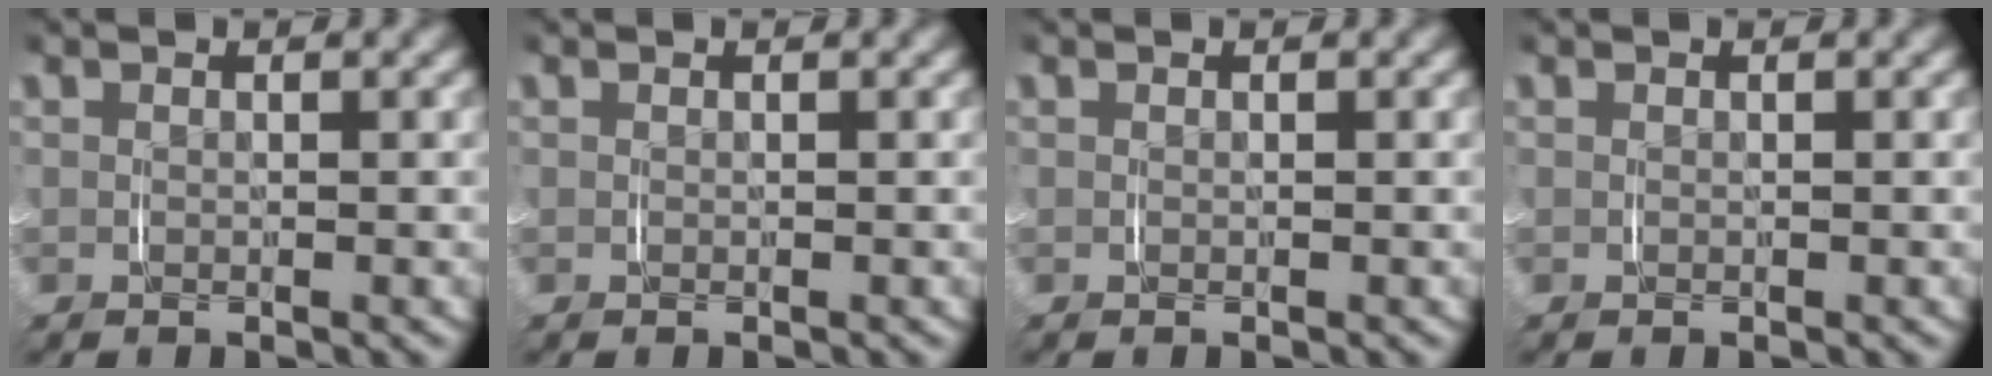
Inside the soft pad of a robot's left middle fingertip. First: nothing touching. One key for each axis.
{"total": 0.0}
{"total": 0.0}
{"total": 0.0}